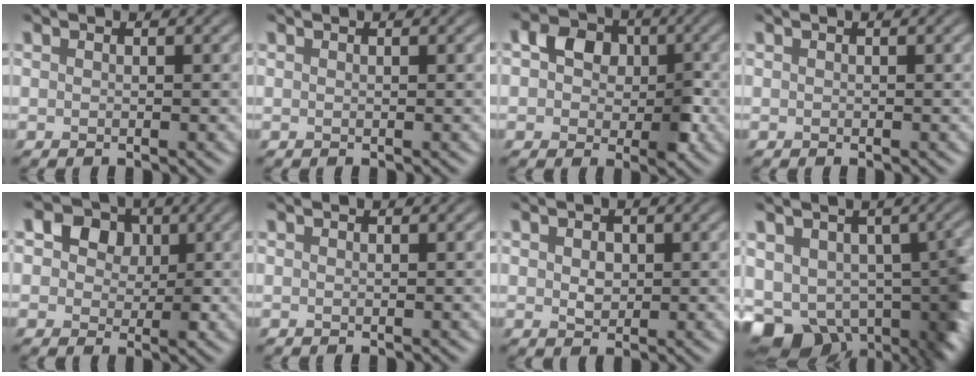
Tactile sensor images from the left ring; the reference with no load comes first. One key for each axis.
{"total": 0.0}
{"total": 4.4, "fx": -0.5, "fy": 3.6, "fz": 2.6, "tx": -0.032, "ty": -0.002, "tz": -0.030}
{"total": 0.0}
{"total": 8.8, "fx": 3.3, "fy": 6.7, "fz": 4.6, "tx": -0.071, "ty": 0.017, "tz": 0.022}
{"total": 0.0}
{"total": 1.4, "fx": -0.1, "fy": 1.1, "fz": 0.9, "tx": -0.017, "ty": -0.007, "tz": -0.007}
{"total": 11.9, "fx": -5.5, "fy": 7.1, "fz": 7.8, "tx": -0.108, "ty": -0.014, "tz": -0.069}